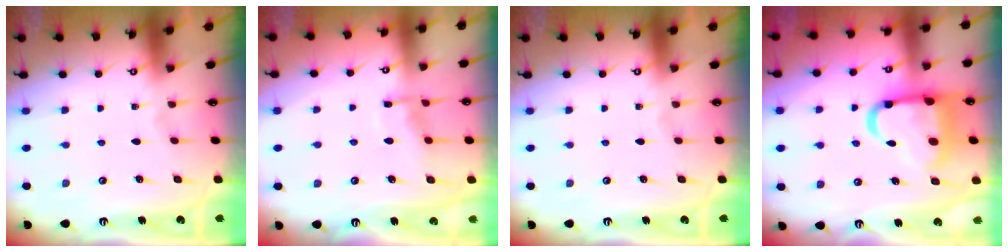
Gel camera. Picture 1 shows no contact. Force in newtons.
{"total": 6.8, "press": 6.8, "slide": 0.6}
{"total": 0.0}
{"total": 16.1, "press": 16.0, "slide": 1.9}